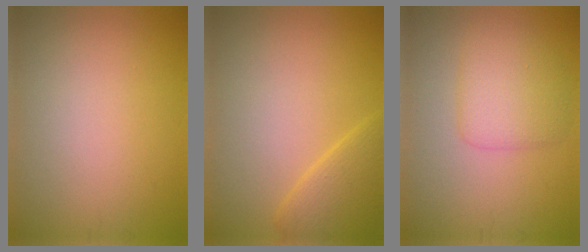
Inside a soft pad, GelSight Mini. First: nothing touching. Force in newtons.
{"total": 3.0, "press": 3.0, "slide": 0.2}
{"total": 3.5, "press": 3.5, "slide": 0.1}